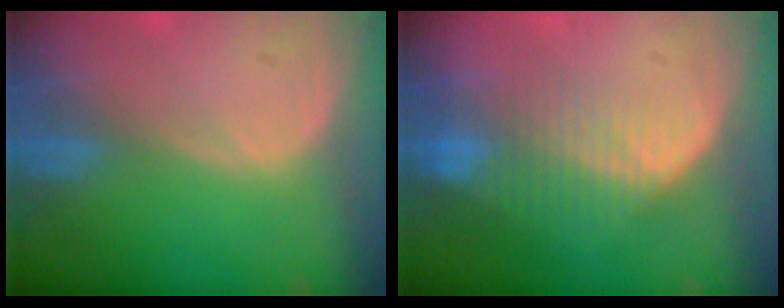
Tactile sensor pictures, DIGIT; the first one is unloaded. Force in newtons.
{"total": 8.0, "press": 7.0, "slide": 3.8}